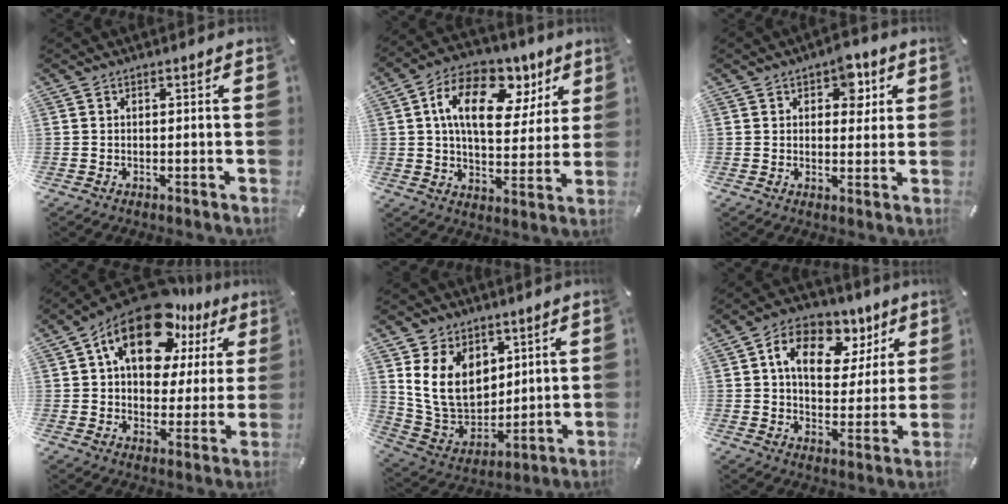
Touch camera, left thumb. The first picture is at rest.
{"total": 17.3, "force": [7.2, 10.4, 11.8], "torque": [-0.187, -0.021, 0.123]}
{"total": 6.4, "force": [2.9, 4.3, 3.8], "torque": [-0.029, -0.009, 0.041]}
{"total": 20.2, "force": [11.9, 11.0, 12.1], "torque": [-0.204, -0.061, 0.205]}
{"total": 14.6, "force": [5.1, 11.5, 7.4], "torque": [-0.181, -0.026, 0.099]}
{"total": 12.9, "force": [5.8, 9.1, 7.0], "torque": [-0.106, -0.026, 0.101]}